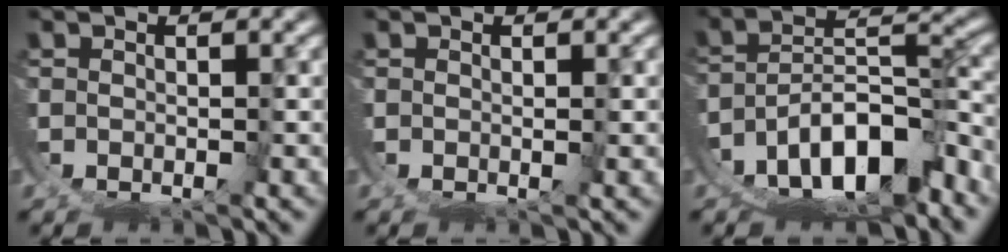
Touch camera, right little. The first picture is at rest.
{"total": 0.6, "force": [0.2, 0.4, 0.4], "torque": [-0.008, 0.003, 0.001]}
{"total": 12.9, "force": [-6.7, 8.3, 7.4], "torque": [-0.136, -0.030, -0.104]}